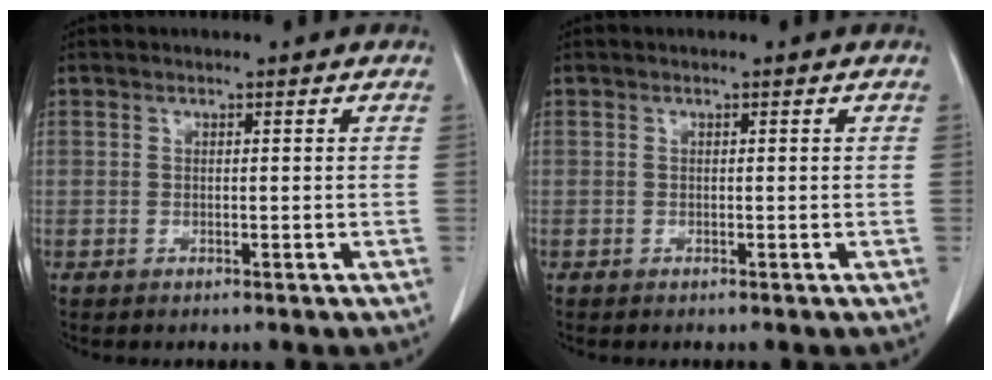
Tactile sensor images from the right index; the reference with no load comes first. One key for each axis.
{"total": 0.0}